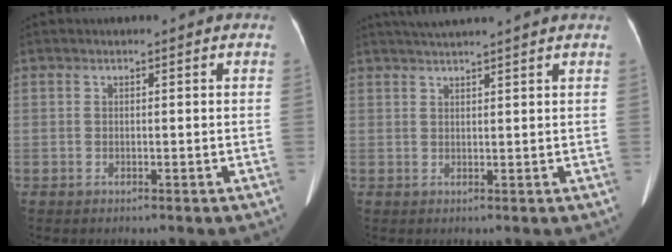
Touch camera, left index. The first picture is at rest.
{"total": 6.5, "force": [5.8, -1.0, 2.8], "torque": [-0.041, 0.029, 0.081]}